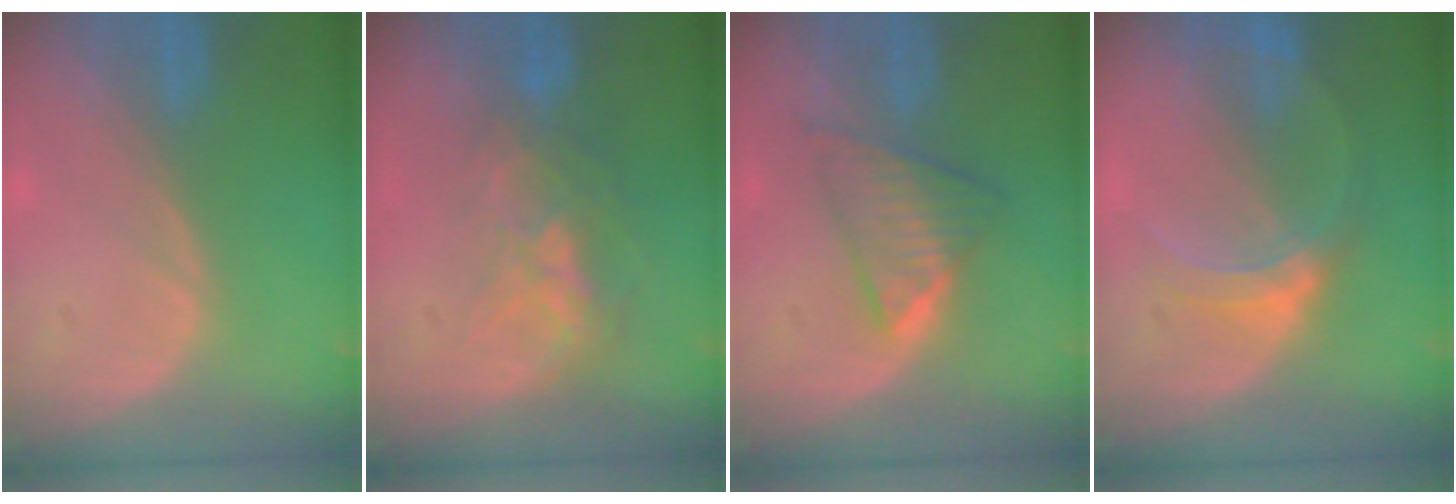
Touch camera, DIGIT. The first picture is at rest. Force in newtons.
{"total": 6.7, "press": 5.9, "slide": 3.2}
{"total": 6.0, "press": 6.0, "slide": 0.8}
{"total": 5.2, "press": 5.1, "slide": 0.9}